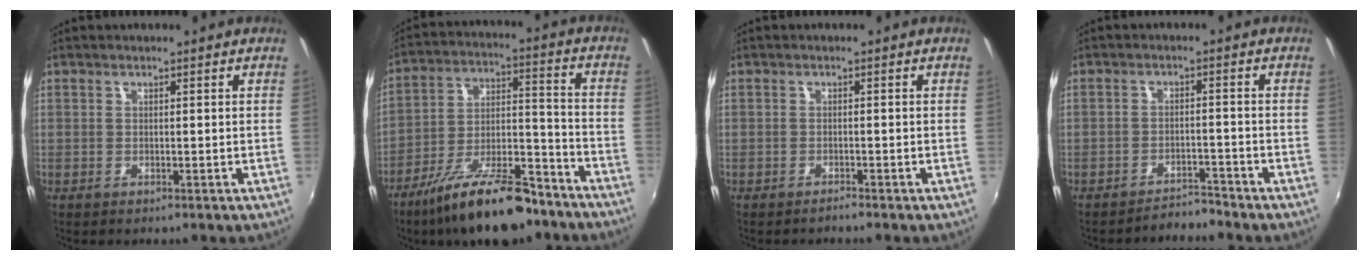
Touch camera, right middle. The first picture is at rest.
{"total": 18.5, "force": [-13.7, 5.7, 11.0], "torque": [-0.194, 0.001, -0.216]}
{"total": 0.9, "force": [-0.9, -0.1, 0.1], "torque": [-0.002, -0.002, -0.015]}
{"total": 3.6, "force": [-3.6, 0.1, 0.0], "torque": [-0.006, 0.006, -0.053]}